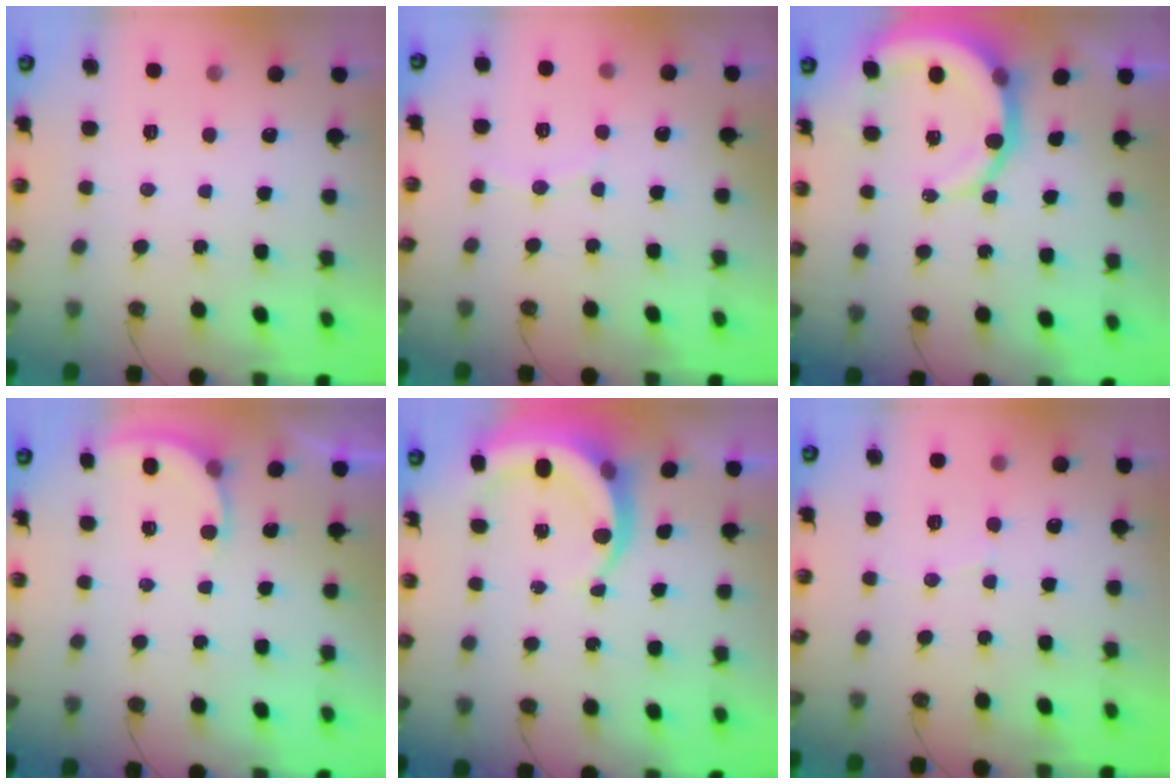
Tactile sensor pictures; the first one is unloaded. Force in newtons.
{"total": 5.0, "press": 4.9, "slide": 1.1}
{"total": 10.1, "press": 10.0, "slide": 1.3}
{"total": 4.0, "press": 4.0, "slide": 0.3}
{"total": 7.5, "press": 7.5, "slide": 0.7}
{"total": 4.6, "press": 4.6, "slide": 0.4}